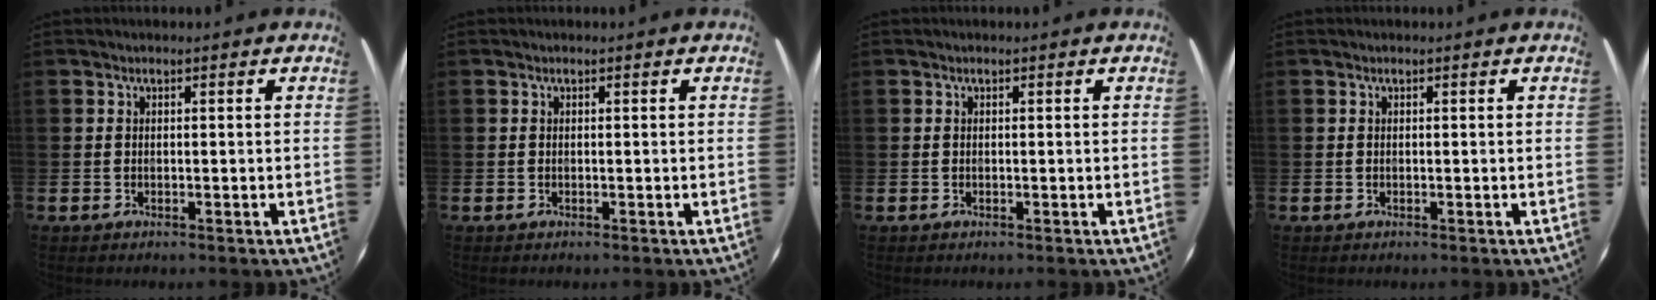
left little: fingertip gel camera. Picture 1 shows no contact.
{"total": 0.0}
{"total": 0.0}
{"total": 0.0}